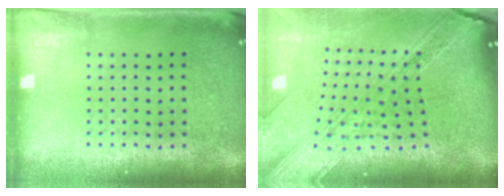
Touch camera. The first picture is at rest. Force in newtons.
{"total": 4.2, "press": 3.0, "slide": 2.9}